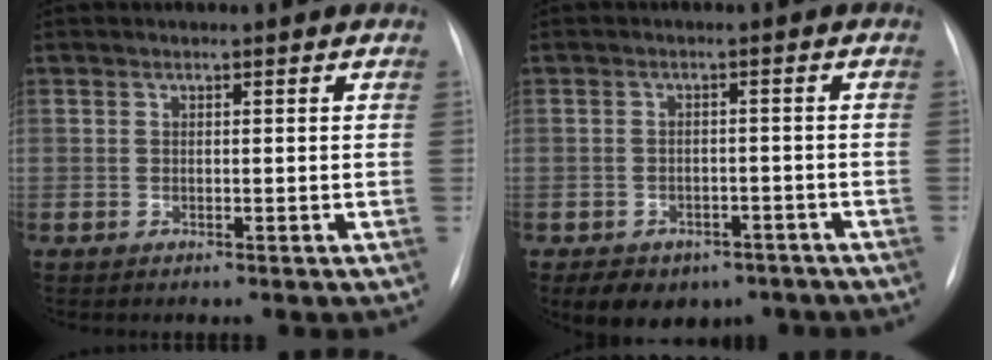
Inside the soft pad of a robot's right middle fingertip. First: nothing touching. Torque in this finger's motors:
{"motor_torque": [0.17, -0.15, 0.08, 0.03]}